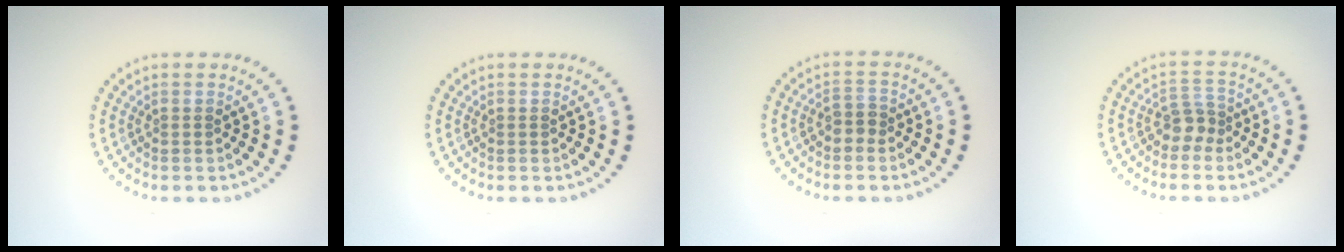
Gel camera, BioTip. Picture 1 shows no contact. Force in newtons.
{"total": 0.0}
{"total": 1.5, "press": 1.4, "slide": 0.6}
{"total": 2.1, "press": 1.6, "slide": 1.3}